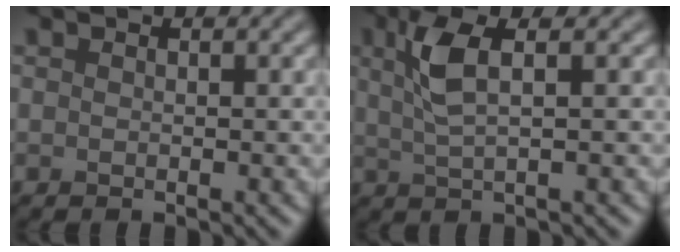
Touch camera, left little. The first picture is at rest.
{"total": 3.7, "force": [1.2, 1.0, 3.3], "torque": [-0.074, 0.003, 0.027]}